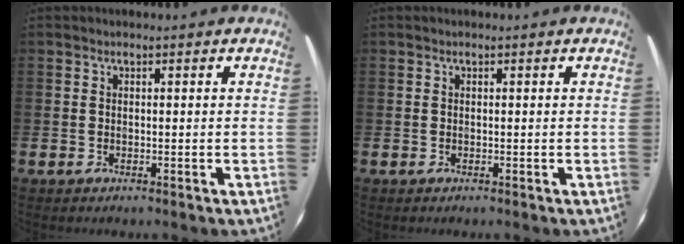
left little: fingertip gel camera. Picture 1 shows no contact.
{"total": 0.0}